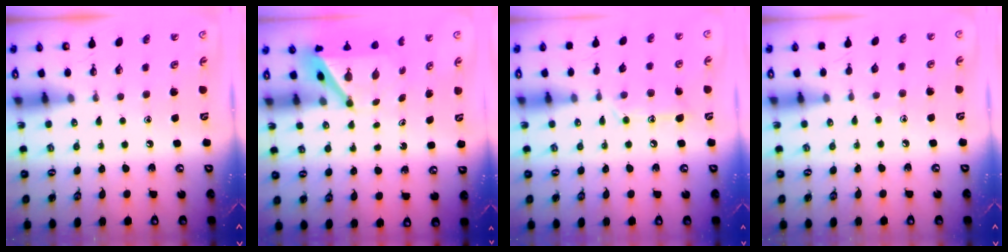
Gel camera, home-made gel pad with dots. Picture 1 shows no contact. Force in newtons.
{"total": 6.1, "press": 6.1, "slide": 0.3}
{"total": 11.4, "press": 11.4, "slide": 0.8}
{"total": 4.2, "press": 4.2, "slide": 0.5}